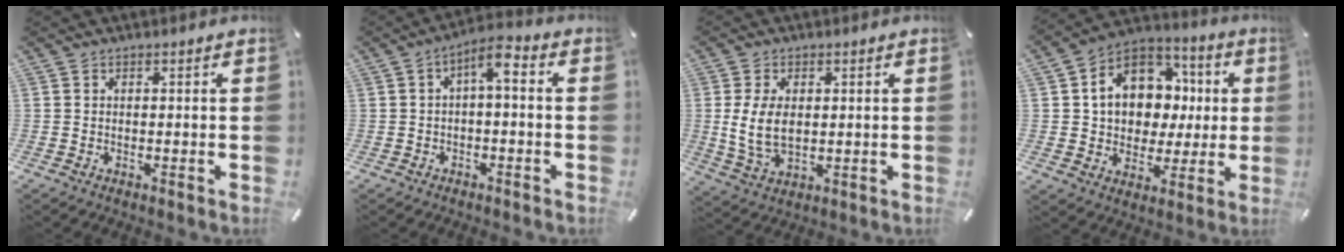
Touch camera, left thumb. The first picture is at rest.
{"total": 4.7, "force": [-0.5, 2.0, 4.2], "torque": [-0.081, 0.013, -0.013]}
{"total": 8.3, "force": [0.8, 5.2, 6.5], "torque": [-0.145, -0.002, 0.011]}
{"total": 13.5, "force": [1.8, 11.6, 6.7], "torque": [-0.116, -0.002, 0.042]}